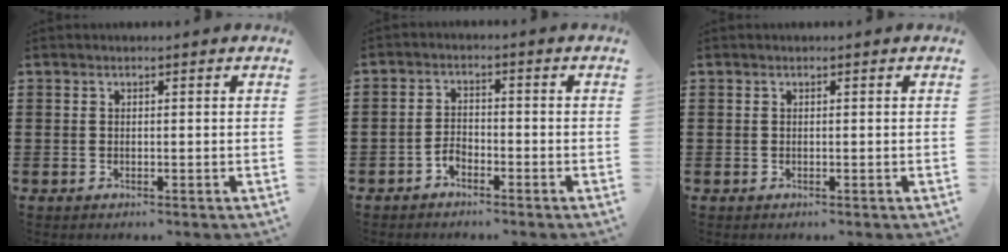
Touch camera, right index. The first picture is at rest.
{"total": 2.4, "force": [-1.8, 1.3, 0.7], "torque": [-0.020, 0.005, -0.038]}
{"total": 0.0}